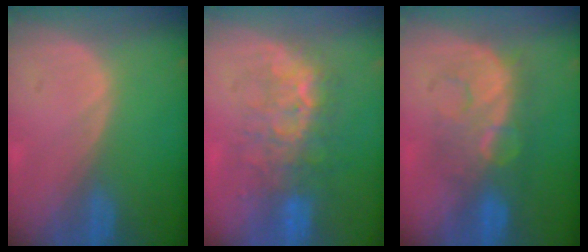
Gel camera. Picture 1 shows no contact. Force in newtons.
{"total": 8.2, "press": 8.0, "slide": 1.9}
{"total": 8.0, "press": 7.9, "slide": 1.5}